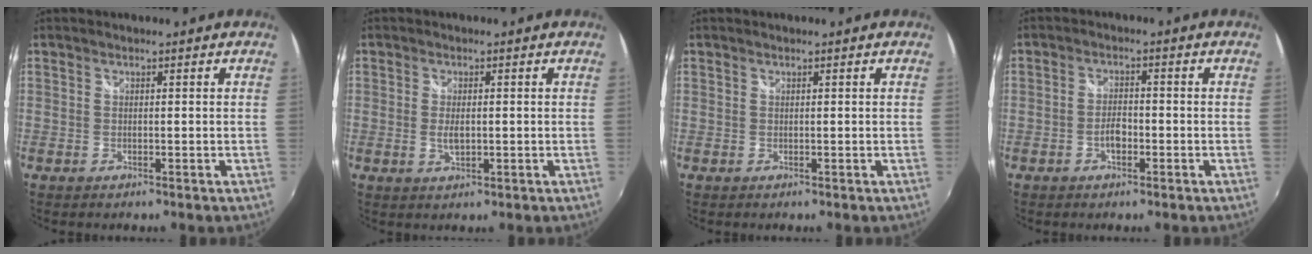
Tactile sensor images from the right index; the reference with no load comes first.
{"total": 2.8, "force": [-0.3, 1.3, 2.4], "torque": [-0.045, -0.003, -0.003]}
{"total": 0.0}
{"total": 2.9, "force": [-1.4, 1.4, 2.1], "torque": [-0.044, 0.005, -0.025]}